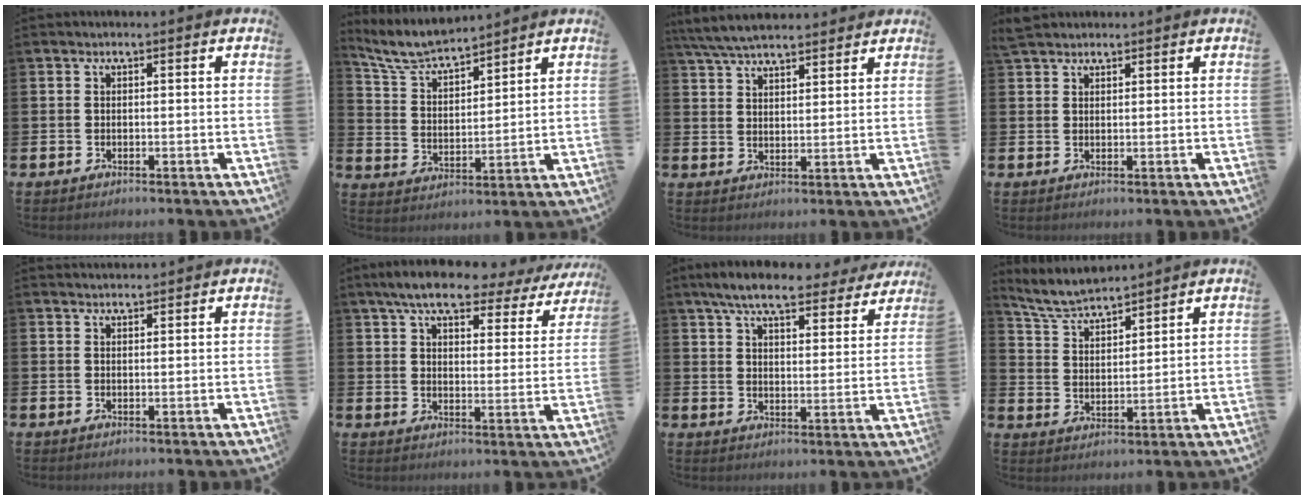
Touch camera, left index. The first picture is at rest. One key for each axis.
{"total": 6.6, "fx": 6.3, "fy": 0.9, "fz": 1.9, "tx": -0.065, "ty": -0.035, "tz": 0.111}
{"total": 6.1, "fx": 5.8, "fy": 1.0, "fz": 1.6, "tx": -0.051, "ty": -0.020, "tz": 0.107}
{"total": 2.6, "fx": 2.4, "fy": 0.9, "fz": 0.6, "tx": -0.003, "ty": -0.005, "tz": 0.042}
{"total": 1.6, "fx": 1.6, "fy": 0.2, "fz": 0.1, "tx": 0.007, "ty": -0.008, "tz": 0.027}
{"total": 7.5, "fx": 6.6, "fy": 1.6, "fz": 3.2, "tx": -0.083, "ty": -0.031, "tz": 0.112}
{"total": 8.1, "fx": 7.3, "fy": 1.5, "fz": 3.2, "tx": -0.072, "ty": -0.036, "tz": 0.127}
{"total": 5.2, "fx": 5.1, "fy": 0.5, "fz": 0.9, "tx": -0.040, "ty": -0.020, "tz": 0.093}